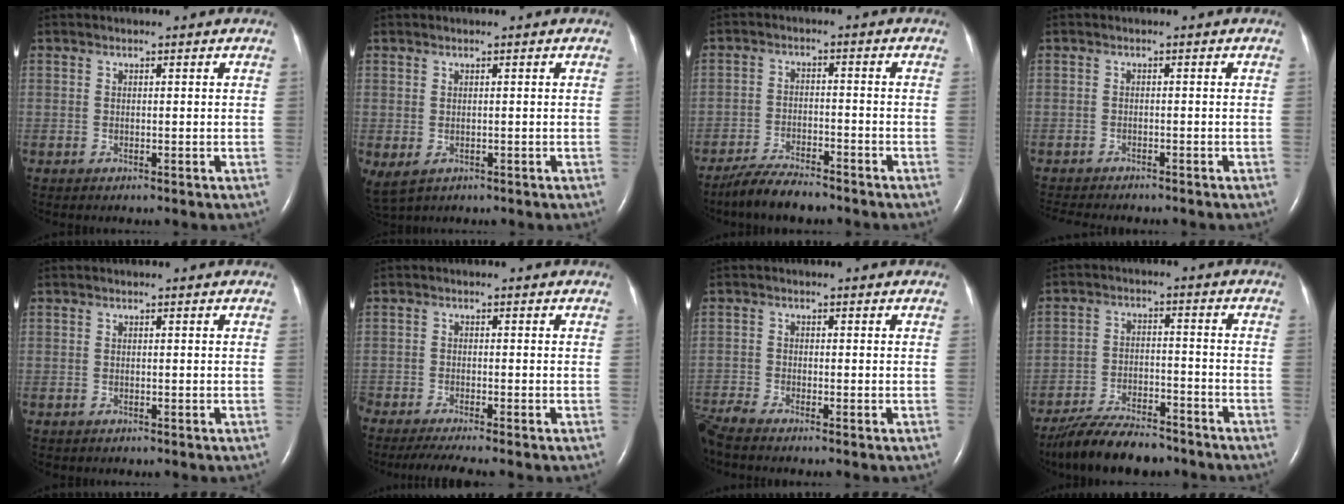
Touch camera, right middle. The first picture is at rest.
{"total": 3.4, "force": [-1.2, 2.2, 2.3], "torque": [-0.045, -0.008, -0.007]}
{"total": 6.6, "force": [-5.8, 1.3, 2.9], "torque": [-0.061, -0.016, -0.104]}
{"total": 6.6, "force": [-6.0, 1.2, 2.6], "torque": [-0.036, -0.007, -0.087]}
{"total": 0.0}
{"total": 6.4, "force": [-5.5, -0.1, 3.4], "torque": [-0.051, -0.018, -0.093]}
{"total": 3.4, "force": [-3.2, -0.6, 1.0], "torque": [-0.029, -0.014, -0.068]}
{"total": 11.8, "force": [-10.2, 3.0, 5.2], "torque": [-0.093, -0.009, -0.168]}